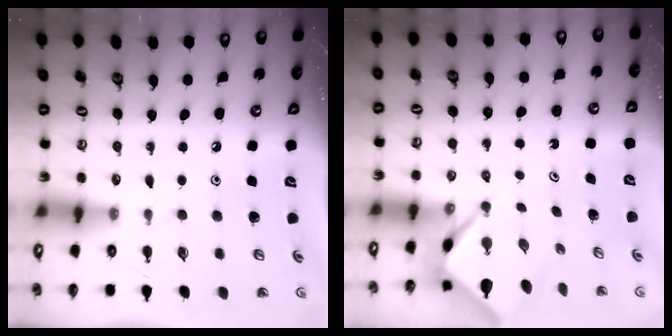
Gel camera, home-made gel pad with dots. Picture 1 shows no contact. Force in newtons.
{"total": 2.6, "press": 2.6, "slide": 0.2}